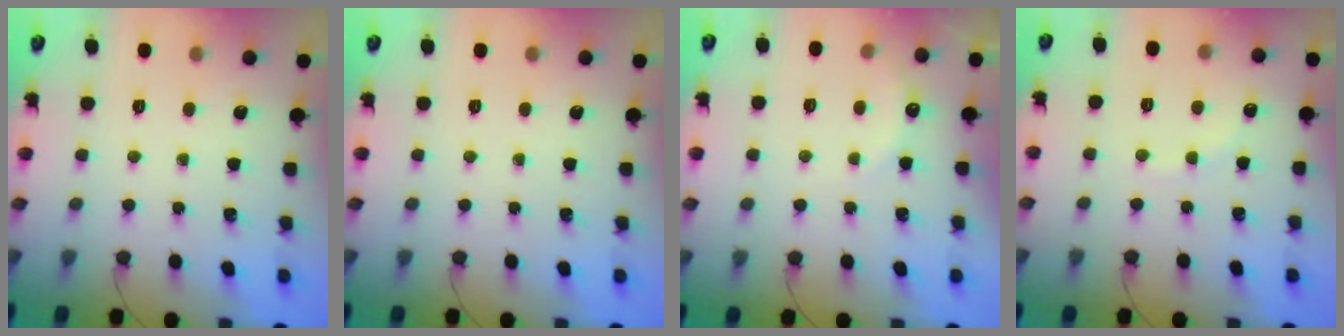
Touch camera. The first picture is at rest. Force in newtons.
{"total": 0.0}
{"total": 3.9, "press": 3.7, "slide": 1.2}
{"total": 5.9, "press": 5.7, "slide": 1.4}